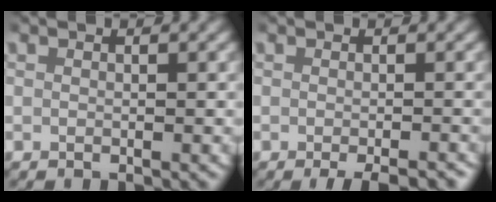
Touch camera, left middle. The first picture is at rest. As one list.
[{"total": 3.2, "force": [-2.5, 0.7, 2.0], "torque": [-0.017, -0.002, -0.034]}]